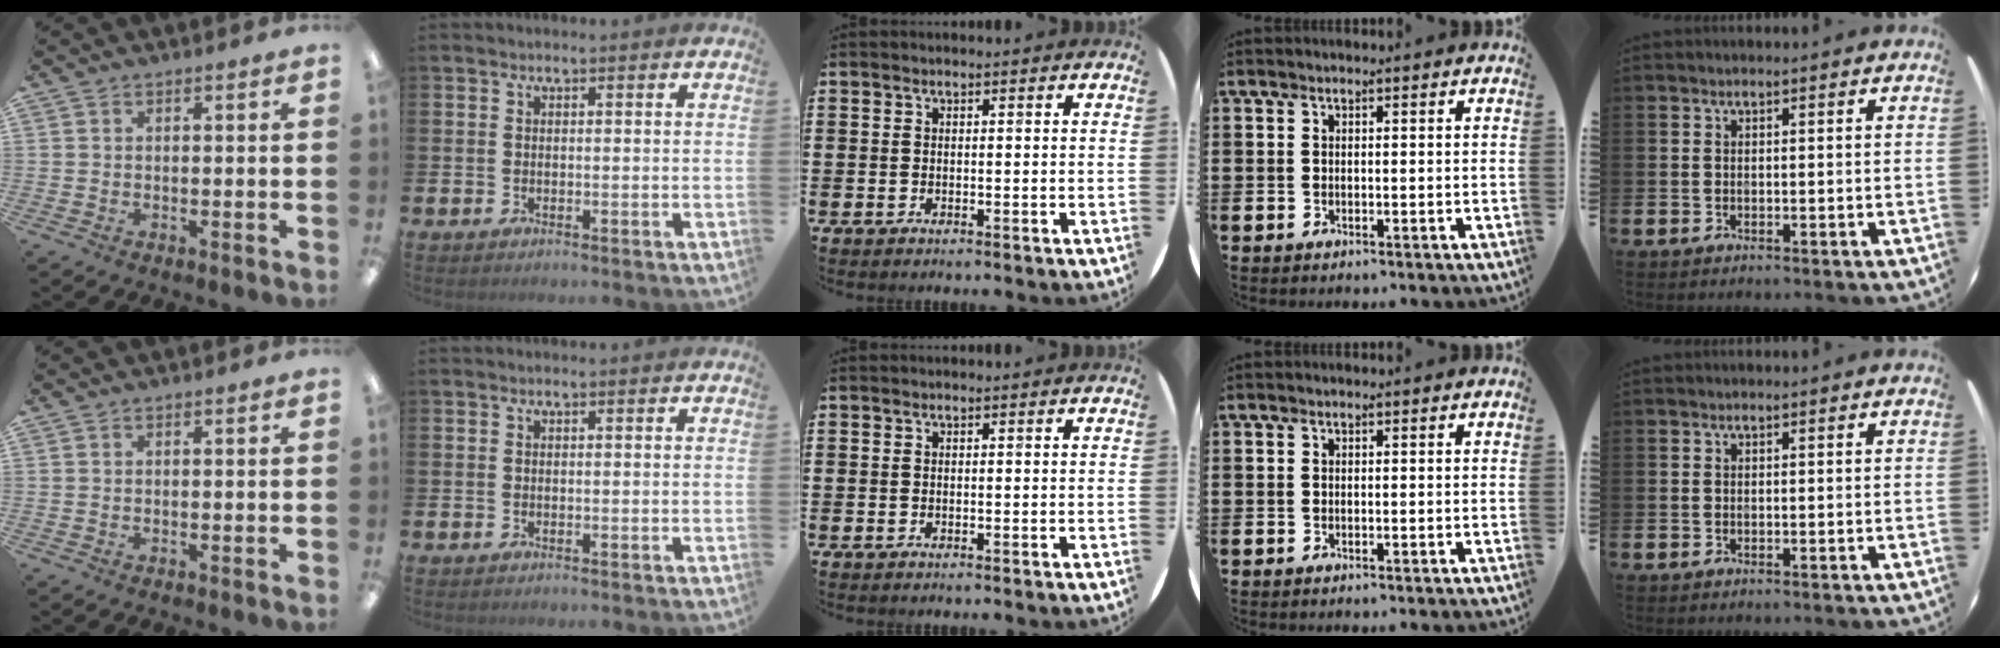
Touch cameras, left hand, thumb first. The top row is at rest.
{}